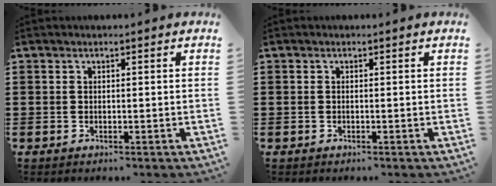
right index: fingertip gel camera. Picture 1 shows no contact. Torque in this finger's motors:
{"motor_torque": [0.17, 0.31, 0.03, 0.02]}